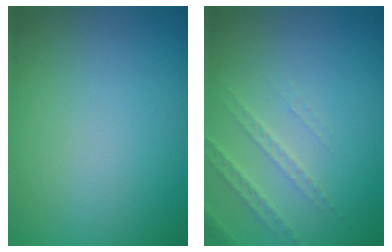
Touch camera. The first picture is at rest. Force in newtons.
{"total": 2.2, "press": 2.1, "slide": 0.7}